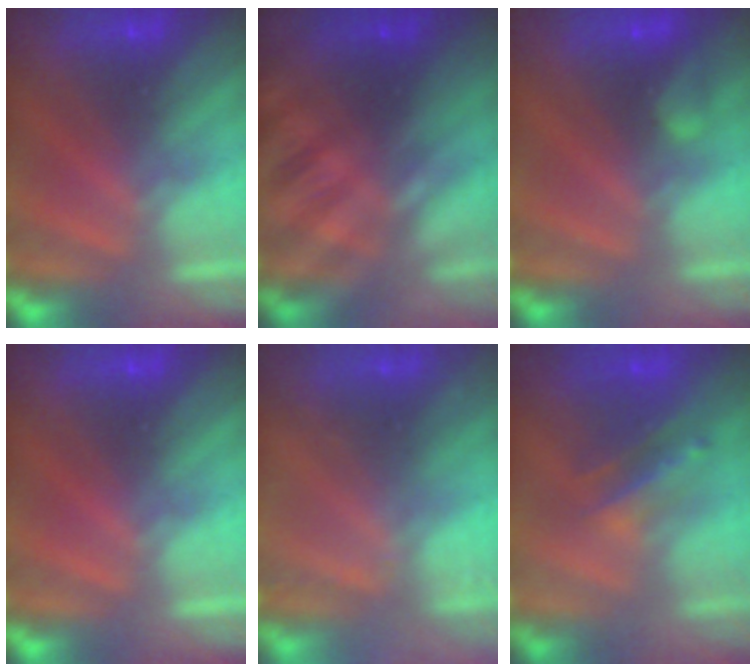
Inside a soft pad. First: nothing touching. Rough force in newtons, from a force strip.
{"total": 2.9}
{"total": 2.1}
{"total": 0.0}
{"total": 2.3}
{"total": 2.4}